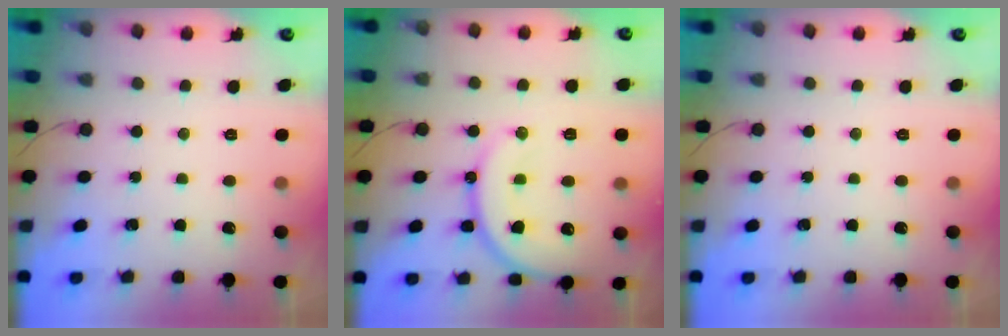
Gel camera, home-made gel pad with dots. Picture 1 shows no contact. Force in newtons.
{"total": 16.8, "press": 16.4, "slide": 3.7}
{"total": 0.0}